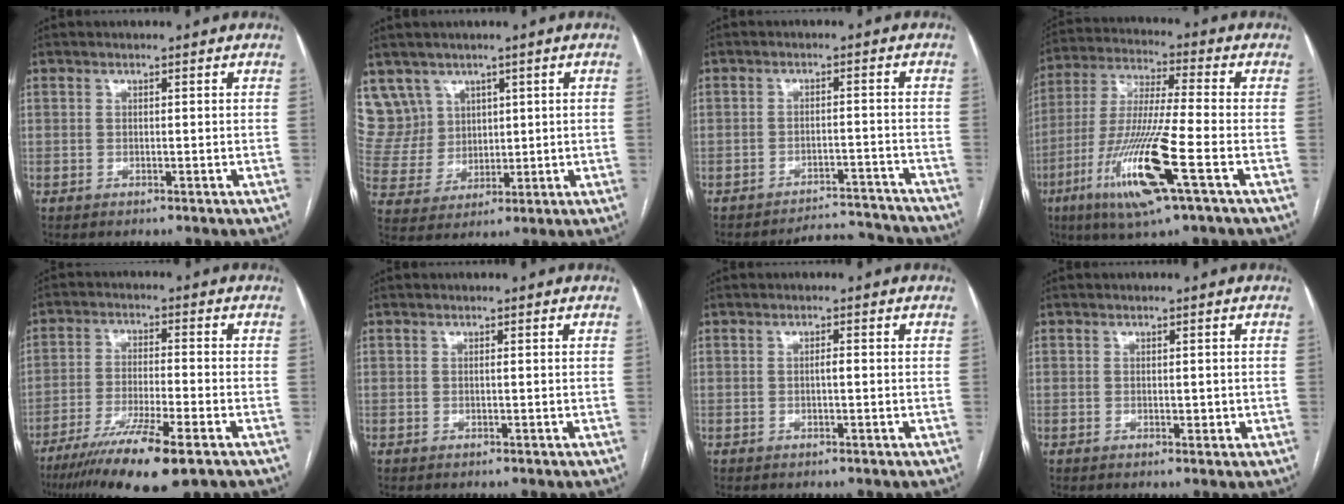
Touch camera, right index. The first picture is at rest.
{"total": 8.4, "force": [5.2, 6.5, -0.1], "torque": [-0.005, 0.030, 0.118]}
{"total": 7.9, "force": [-7.8, 0.8, -1.0], "torque": [0.020, 0.025, -0.103]}
{"total": 15.9, "force": [-6.5, 0.4, 14.6], "torque": [-0.302, -0.024, -0.121]}
{"total": 13.4, "force": [-8.7, 0.9, 10.1], "torque": [-0.181, -0.036, -0.145]}
{"total": 0.0}
{"total": 0.9, "force": [-0.2, 0.1, 0.8], "torque": [-0.013, 0.002, -0.003]}
{"total": 1.4, "force": [-0.1, 0.8, 1.1], "torque": [-0.013, 0.000, 0.001]}